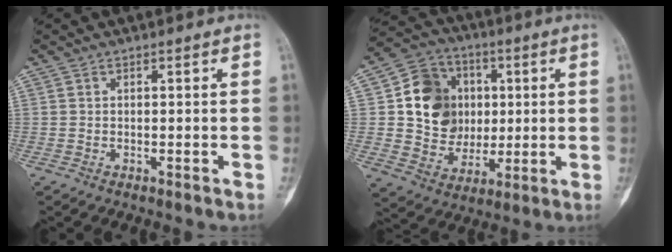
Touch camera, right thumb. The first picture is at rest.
{"total": 15.5, "force": [2.3, 13.3, 7.6], "torque": [-0.079, 0.006, 0.047]}